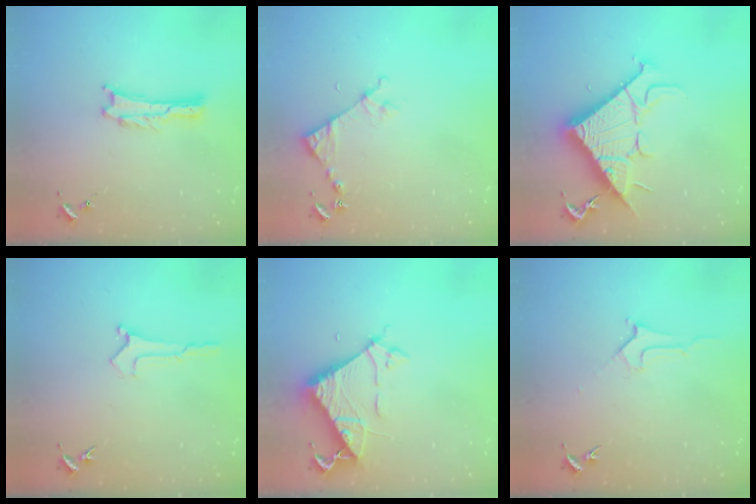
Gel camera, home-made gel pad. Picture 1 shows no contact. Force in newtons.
{"total": 4.5, "press": 4.5, "slide": 0.3}
{"total": 13.0, "press": 13.0, "slide": 0.2}
{"total": 0.0}
{"total": 6.8, "press": 6.8, "slide": 0.6}
{"total": 2.8, "press": 2.8, "slide": 0.4}